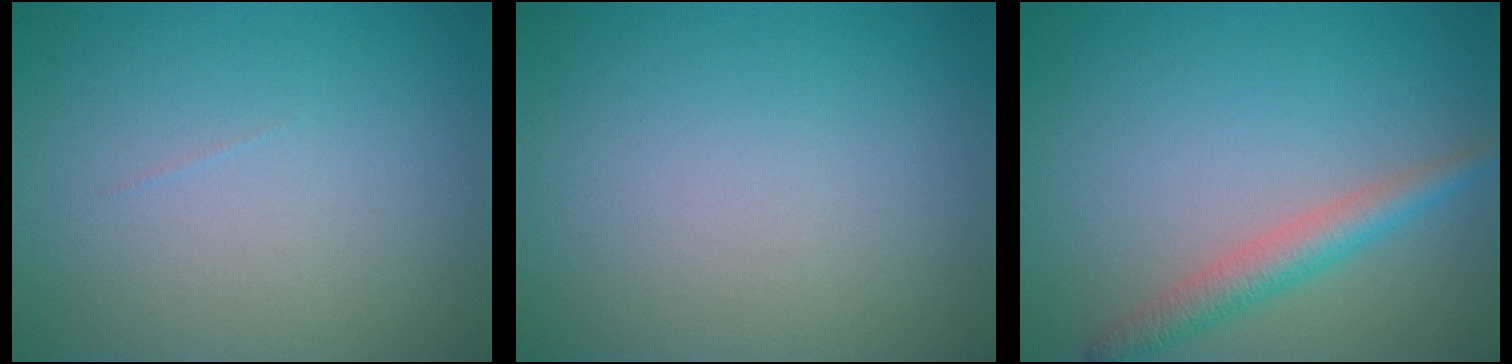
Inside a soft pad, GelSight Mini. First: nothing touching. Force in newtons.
{"total": 0.0}
{"total": 2.9, "press": 2.9, "slide": 0.1}